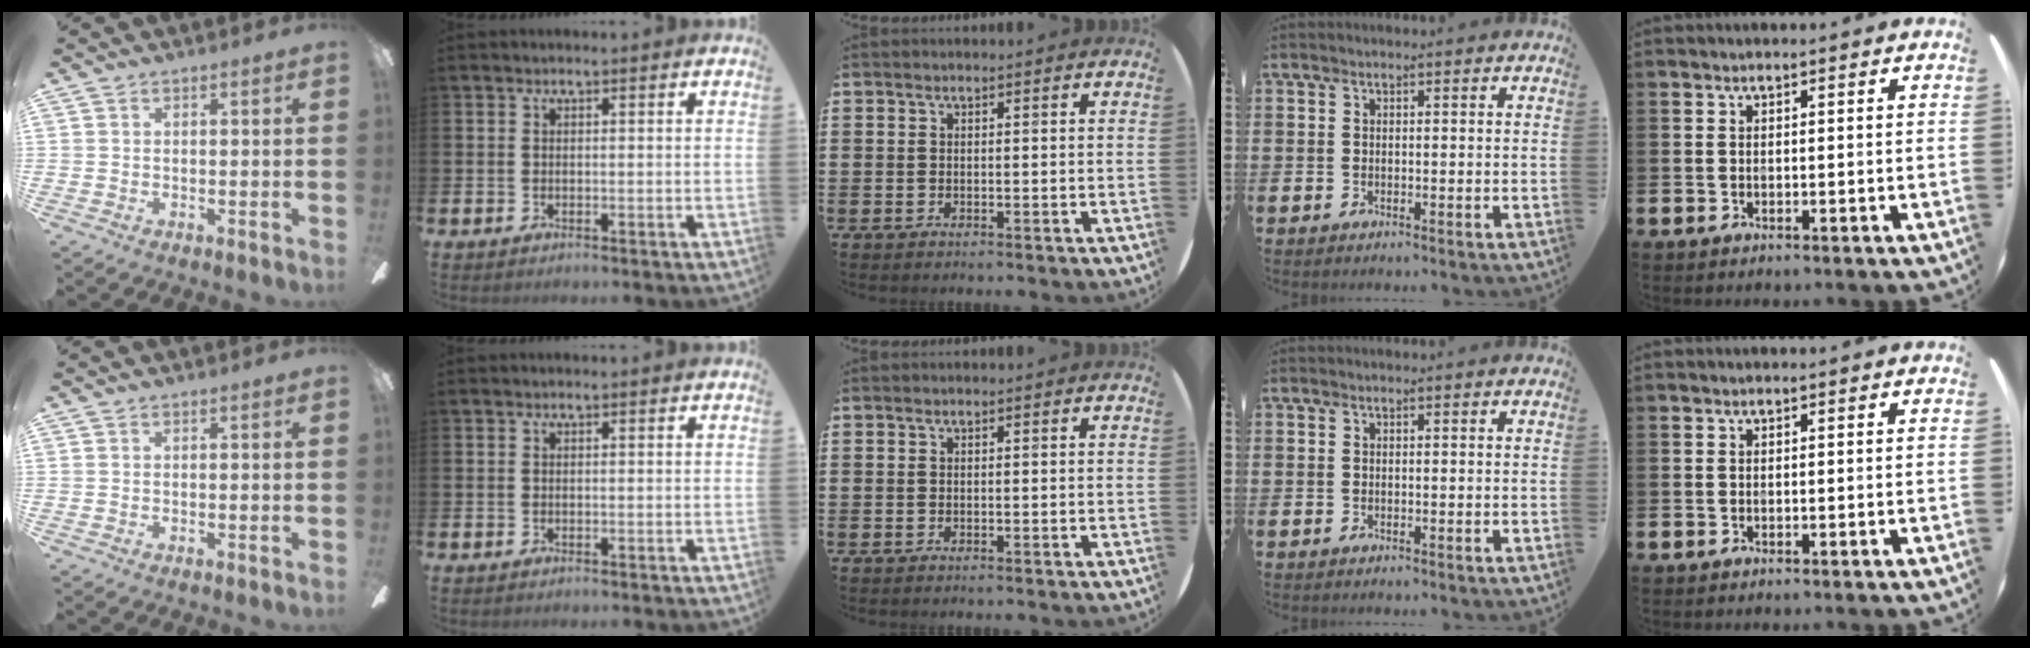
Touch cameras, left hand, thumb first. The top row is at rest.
{}